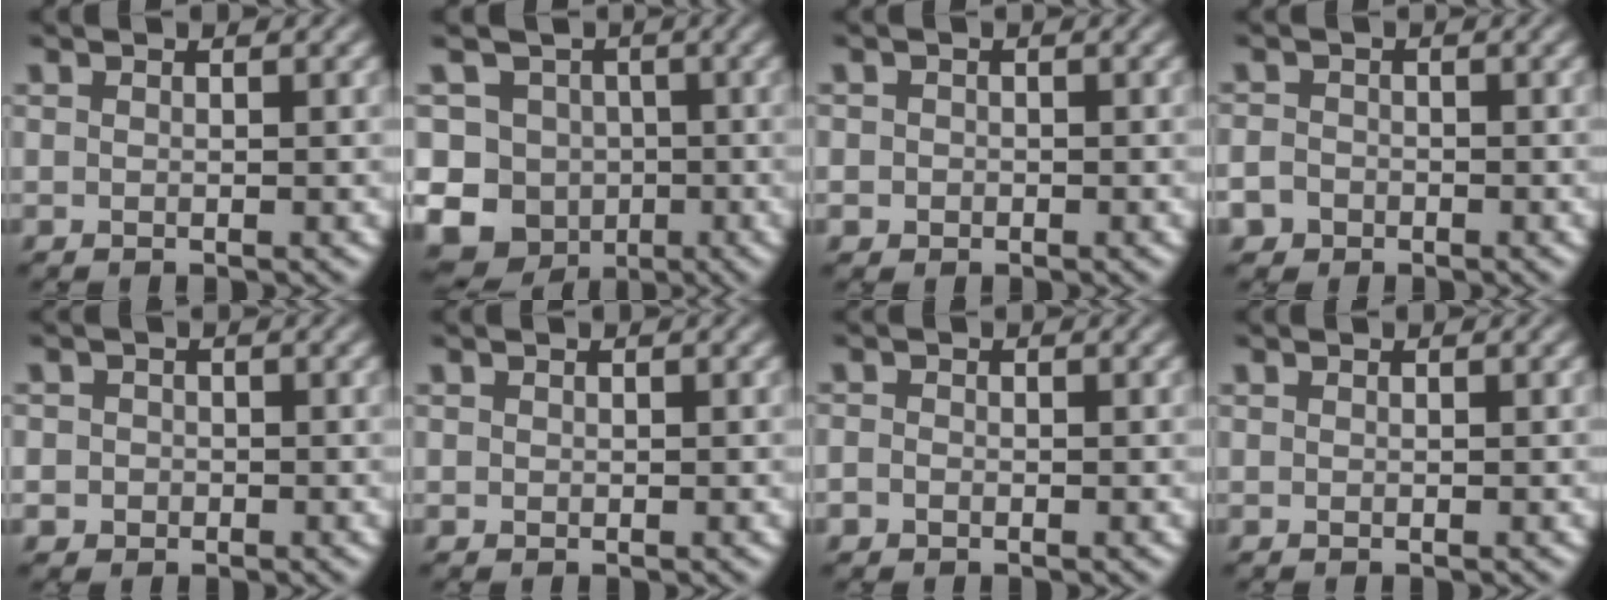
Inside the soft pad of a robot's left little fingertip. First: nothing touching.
{"total": 11.2, "force": [-2.4, 10.2, 3.9], "torque": [-0.074, -0.001, -0.067]}
{"total": 1.0, "force": [-0.1, 1.0, 0.1], "torque": [0.009, -0.004, -0.005]}
{"total": 3.4, "force": [-2.0, 2.6, 0.9], "torque": [-0.004, -0.006, -0.039]}
{"total": 1.8, "force": [-0.1, 1.7, 0.4], "torque": [0.015, 0.004, -0.015]}
{"total": 0.0}
{"total": 1.0, "force": [-0.4, 0.8, 0.4], "torque": [-0.004, -0.004, -0.009]}
{"total": 0.0}